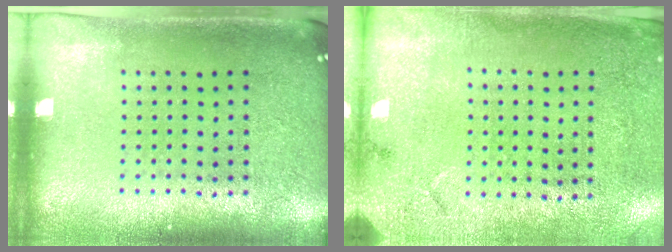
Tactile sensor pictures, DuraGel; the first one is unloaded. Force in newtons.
{"total": 2.7, "press": 2.2, "slide": 1.6}